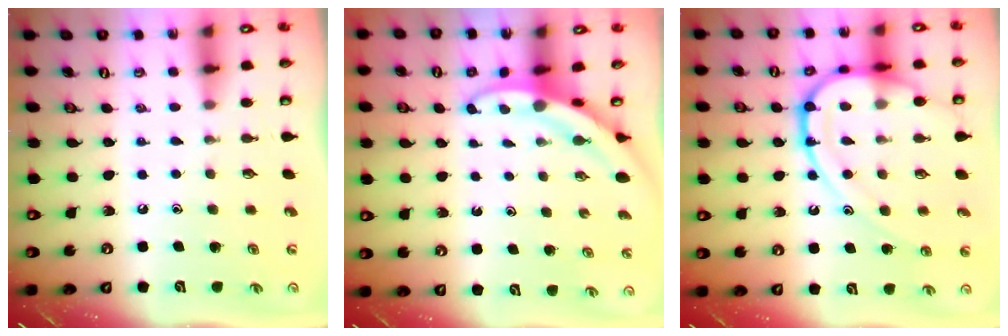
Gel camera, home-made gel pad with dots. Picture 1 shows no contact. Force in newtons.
{"total": 3.3, "press": 3.3, "slide": 0.3}
{"total": 16.5, "press": 16.4, "slide": 2.0}